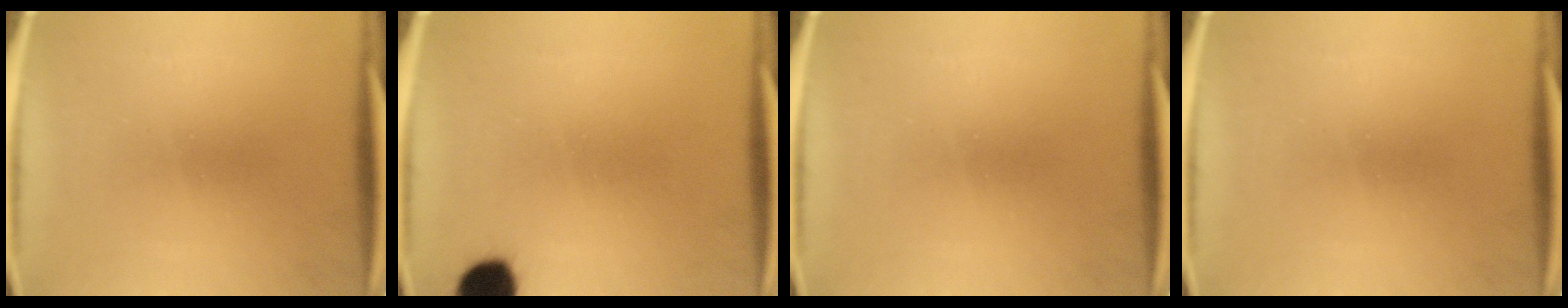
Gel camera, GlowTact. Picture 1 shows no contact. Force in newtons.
{"total": 7.0}
{"total": 0.0}
{"total": 0.0}